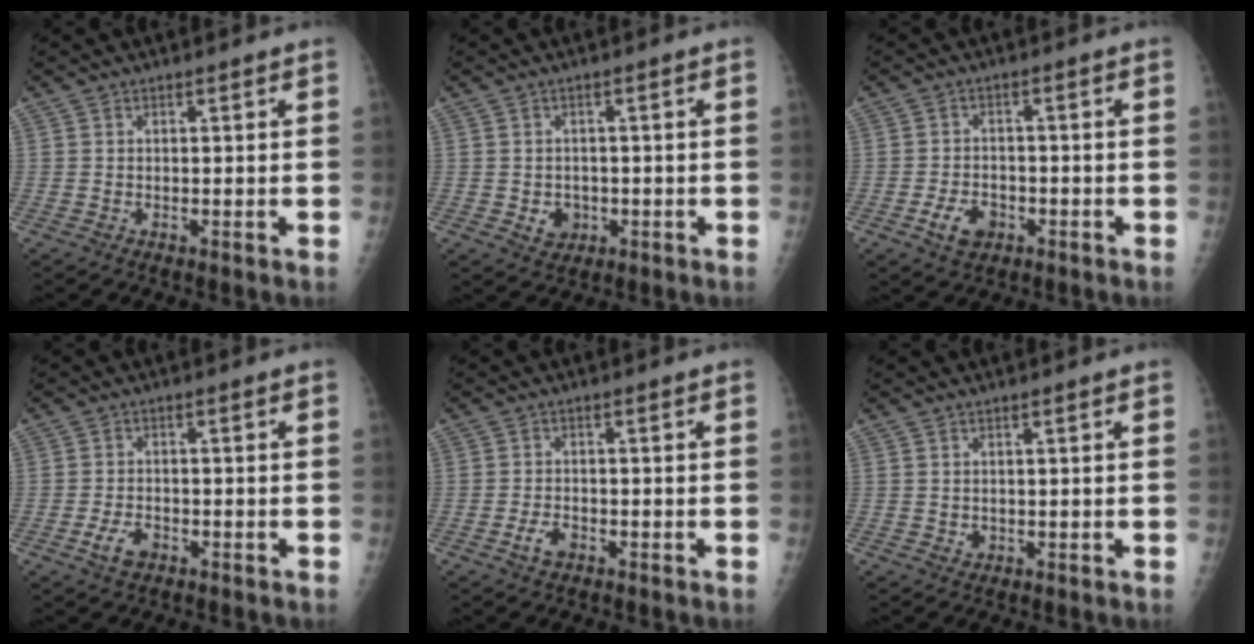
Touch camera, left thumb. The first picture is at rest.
{"total": 3.6, "force": [-0.9, 3.1, 1.5], "torque": [-0.006, 0.003, -0.004]}
{"total": 5.2, "force": [-2.4, 3.5, 3.0], "torque": [-0.043, 0.014, -0.038]}
{"total": 3.6, "force": [-1.9, 2.1, 2.2], "torque": [-0.041, 0.011, -0.033]}
{"total": 2.8, "force": [-1.6, 1.6, 1.7], "torque": [-0.032, 0.011, -0.026]}
{"total": 0.5, "force": [-0.2, 0.4, 0.4], "torque": [-0.005, 0.001, -0.003]}